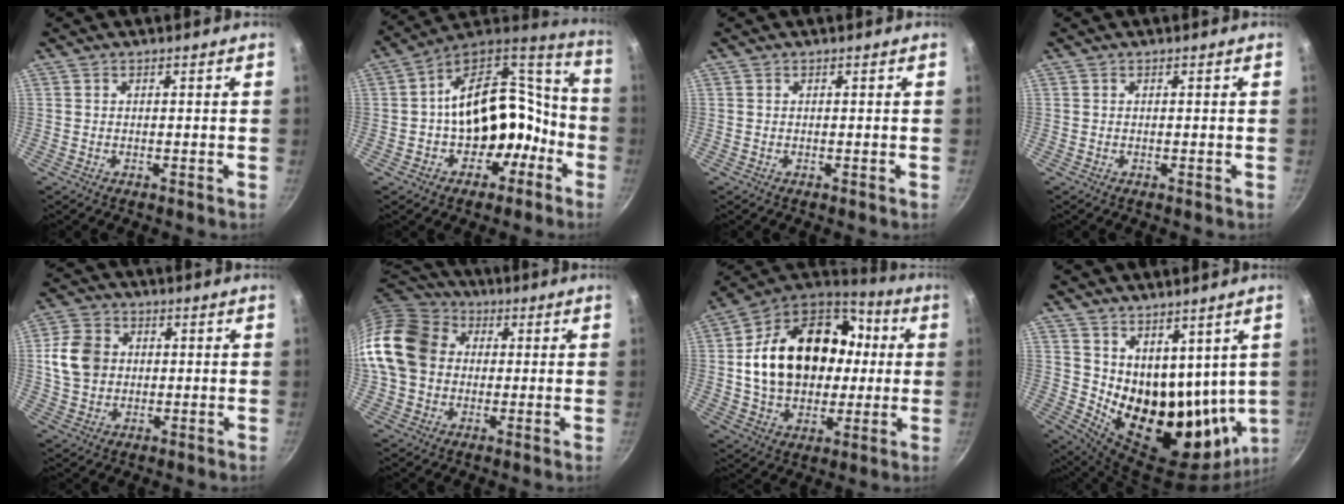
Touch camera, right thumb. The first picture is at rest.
{"total": 19.9, "force": [-5.2, 14.8, 12.3], "torque": [-0.132, 0.103, -0.054]}
{"total": 0.0}
{"total": 0.0}
{"total": 9.3, "force": [1.1, 7.7, 5.1], "torque": [-0.074, 0.006, 0.013]}
{"total": 17.8, "force": [1.5, 14.5, 10.2], "torque": [-0.188, 0.035, 0.015]}
{"total": 26.3, "force": [2.5, 19.3, 17.7], "torque": [-0.282, 0.041, 0.046]}
{"total": 19.4, "force": [8.3, 11.7, 13.1], "torque": [-0.158, -0.058, 0.171]}